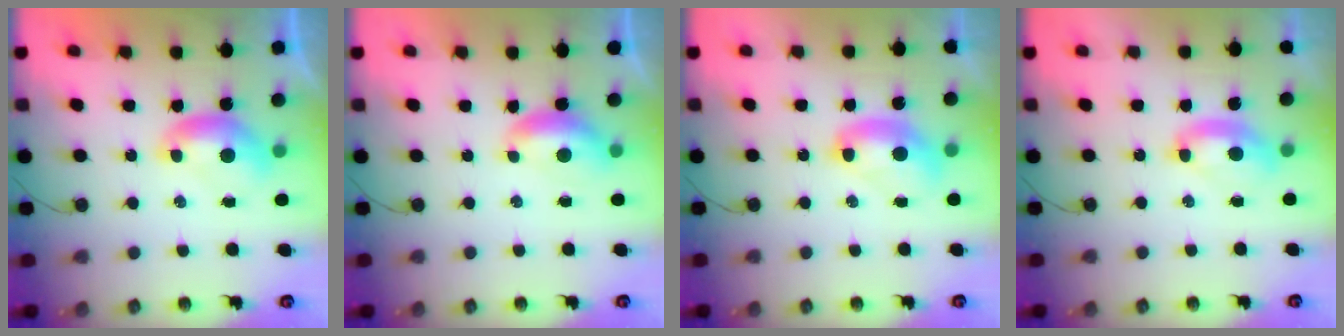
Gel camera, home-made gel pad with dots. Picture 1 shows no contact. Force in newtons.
{"total": 0.6, "press": 0.0, "slide": 0.6}
{"total": 2.5, "press": 2.5, "slide": 0.1}
{"total": 2.4, "press": 2.3, "slide": 0.7}